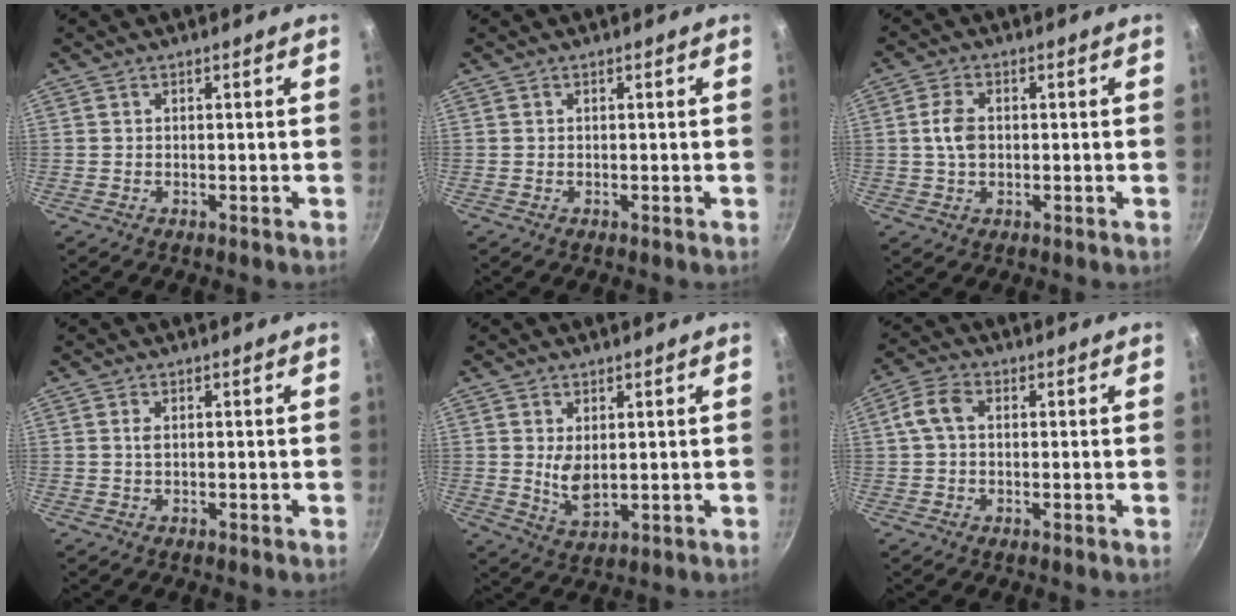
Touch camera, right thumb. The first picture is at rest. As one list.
[{"total": 0.0}, {"total": 4.8, "force": [0.1, 3.2, 3.6], "torque": [-0.063, 0.006, -0.002]}, {"total": 0.9, "force": [0.1, 0.4, 0.8], "torque": [-0.014, -0.001, 0.002]}, {"total": 5.2, "force": [1.0, 2.7, 4.3], "torque": [-0.071, -0.021, 0.025]}, {"total": 5.0, "force": [0.7, 3.1, 3.8], "torque": [-0.083, 0.017, 0.007]}]